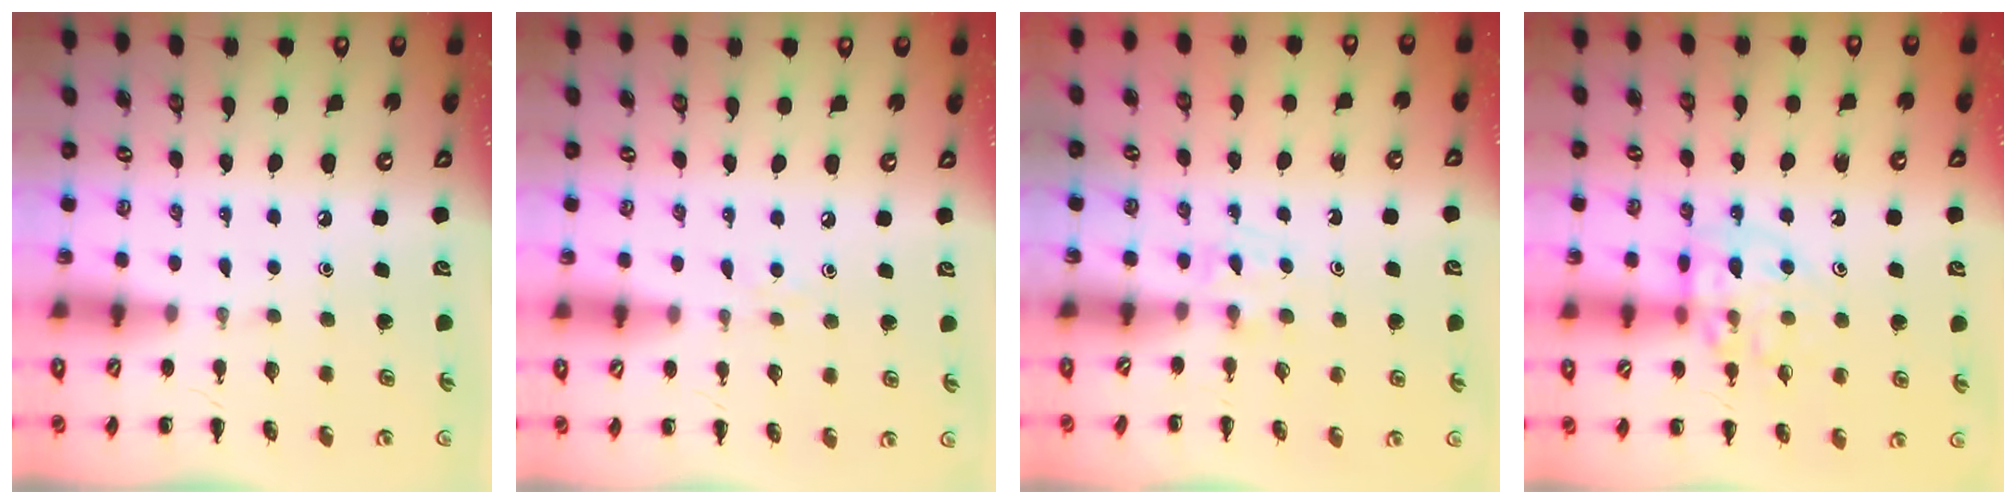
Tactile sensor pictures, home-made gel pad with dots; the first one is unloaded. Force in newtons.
{"total": 3.3, "press": 3.1, "slide": 1.3}
{"total": 2.8, "press": 2.5, "slide": 1.1}
{"total": 11.2, "press": 11.0, "slide": 1.9}